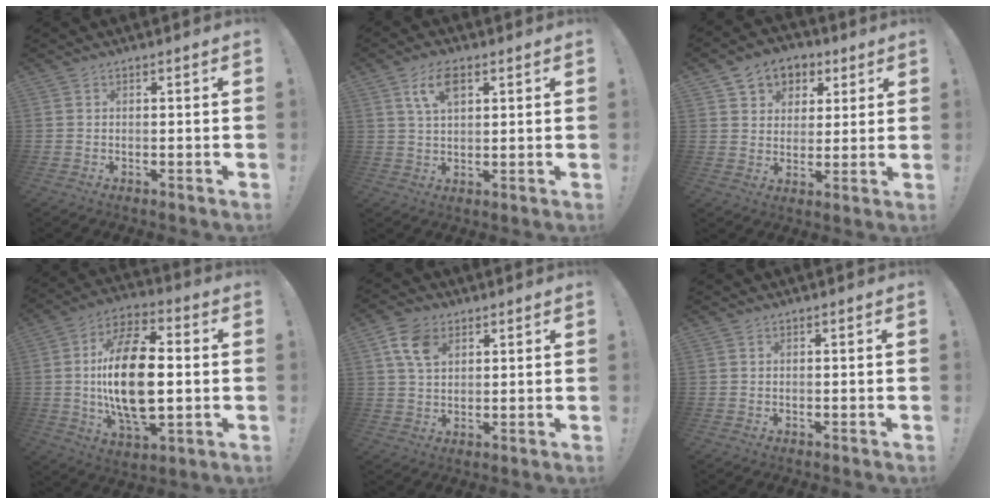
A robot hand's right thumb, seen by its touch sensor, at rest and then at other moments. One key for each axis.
{"total": 7.3, "fx": 3.2, "fy": 3.7, "fz": 5.4, "tx": -0.098, "ty": 0.003, "tz": 0.060}
{"total": 7.7, "fx": 3.2, "fy": 6.8, "fz": 1.8, "tx": -0.020, "ty": -0.018, "tz": 0.064}
{"total": 21.5, "fx": 0.2, "fy": 11.2, "fz": 18.3, "tx": -0.332, "ty": -0.003, "tz": -0.002}
{"total": 8.7, "fx": 3.9, "fy": 5.7, "fz": 5.3, "tx": -0.094, "ty": -0.005, "tz": 0.074}
{"total": 0.0}